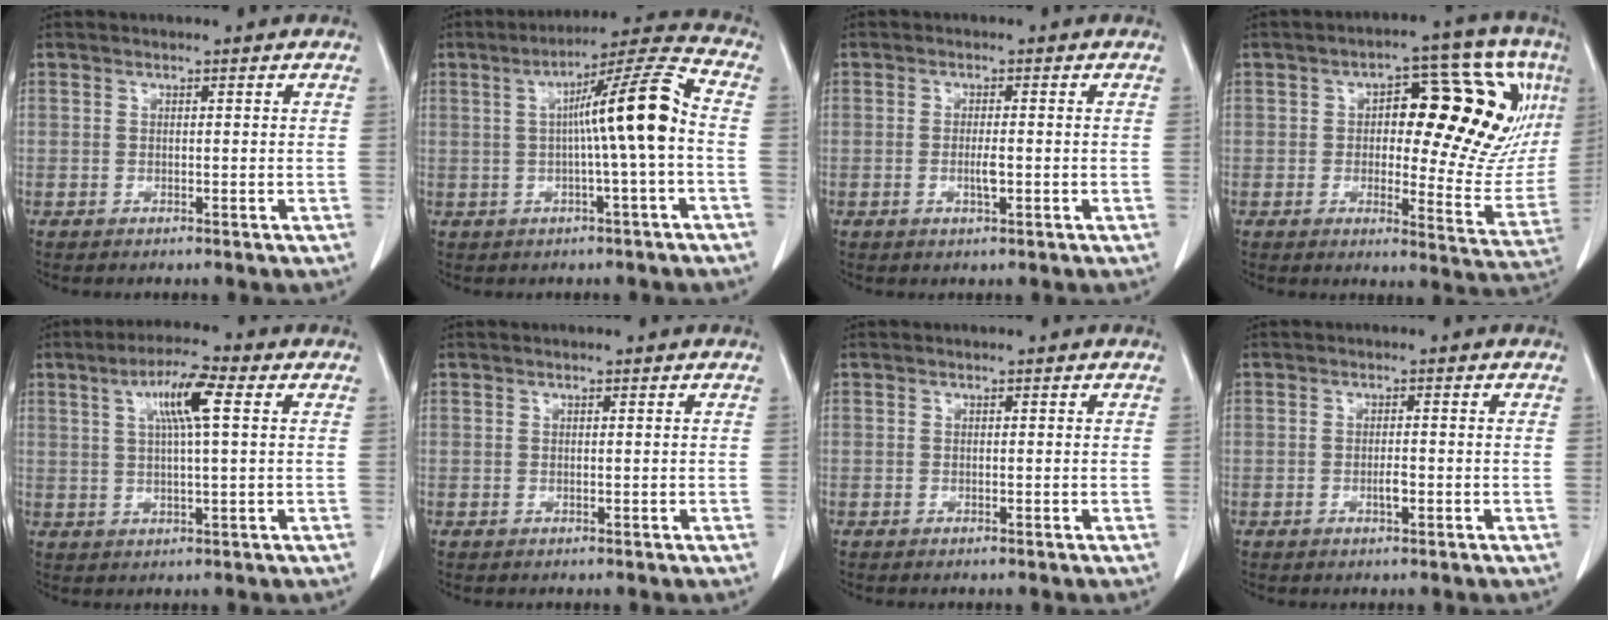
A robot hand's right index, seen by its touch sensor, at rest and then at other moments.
{"total": 10.9, "force": [-0.1, -0.4, 10.9], "torque": [-0.169, 0.026, -0.005]}
{"total": 2.2, "force": [-0.6, 0.3, 2.1], "torque": [-0.042, -0.001, -0.011]}
{"total": 21.3, "force": [5.3, 8.4, 18.8], "torque": [-0.224, 0.032, 0.075]}
{"total": 7.4, "force": [2.4, 0.6, 7.0], "torque": [-0.128, 0.011, 0.042]}
{"total": 0.0}
{"total": 0.0}
{"total": 1.6, "force": [-0.6, 0.3, 1.4], "torque": [-0.026, 0.001, -0.011]}